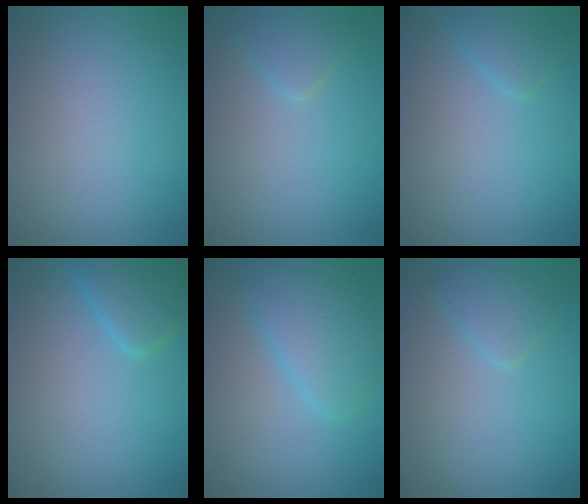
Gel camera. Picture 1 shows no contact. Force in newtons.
{"total": 1.7, "press": 1.7, "slide": 0.1}
{"total": 1.4, "press": 1.4, "slide": 0.1}
{"total": 2.6, "press": 2.6, "slide": 0.2}
{"total": 4.0, "press": 4.0, "slide": 0.0}
{"total": 1.5, "press": 1.5, "slide": 0.1}